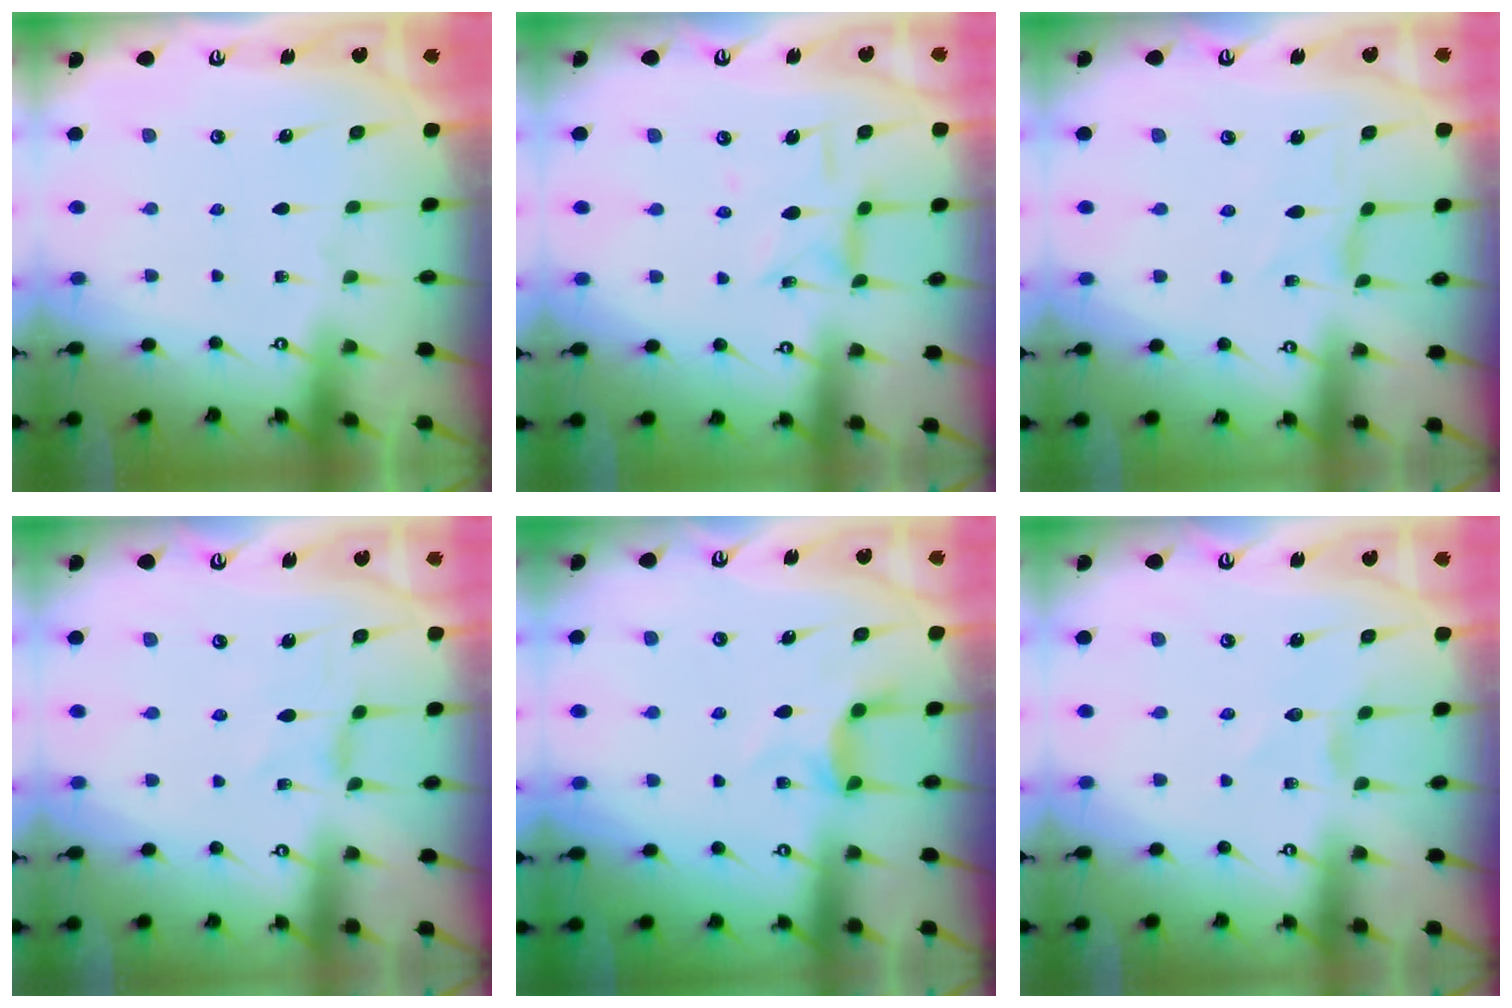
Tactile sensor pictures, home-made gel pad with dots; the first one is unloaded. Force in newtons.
{"total": 5.8, "press": 5.7, "slide": 0.5}
{"total": 0.0}
{"total": 1.6, "press": 1.5, "slide": 0.4}
{"total": 5.5, "press": 5.5, "slide": 0.6}
{"total": 1.7, "press": 1.7, "slide": 0.2}